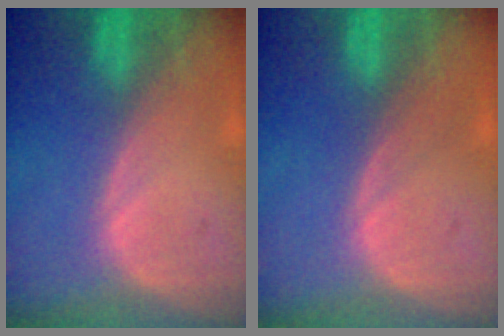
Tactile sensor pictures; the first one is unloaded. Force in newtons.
{"total": 0.0}